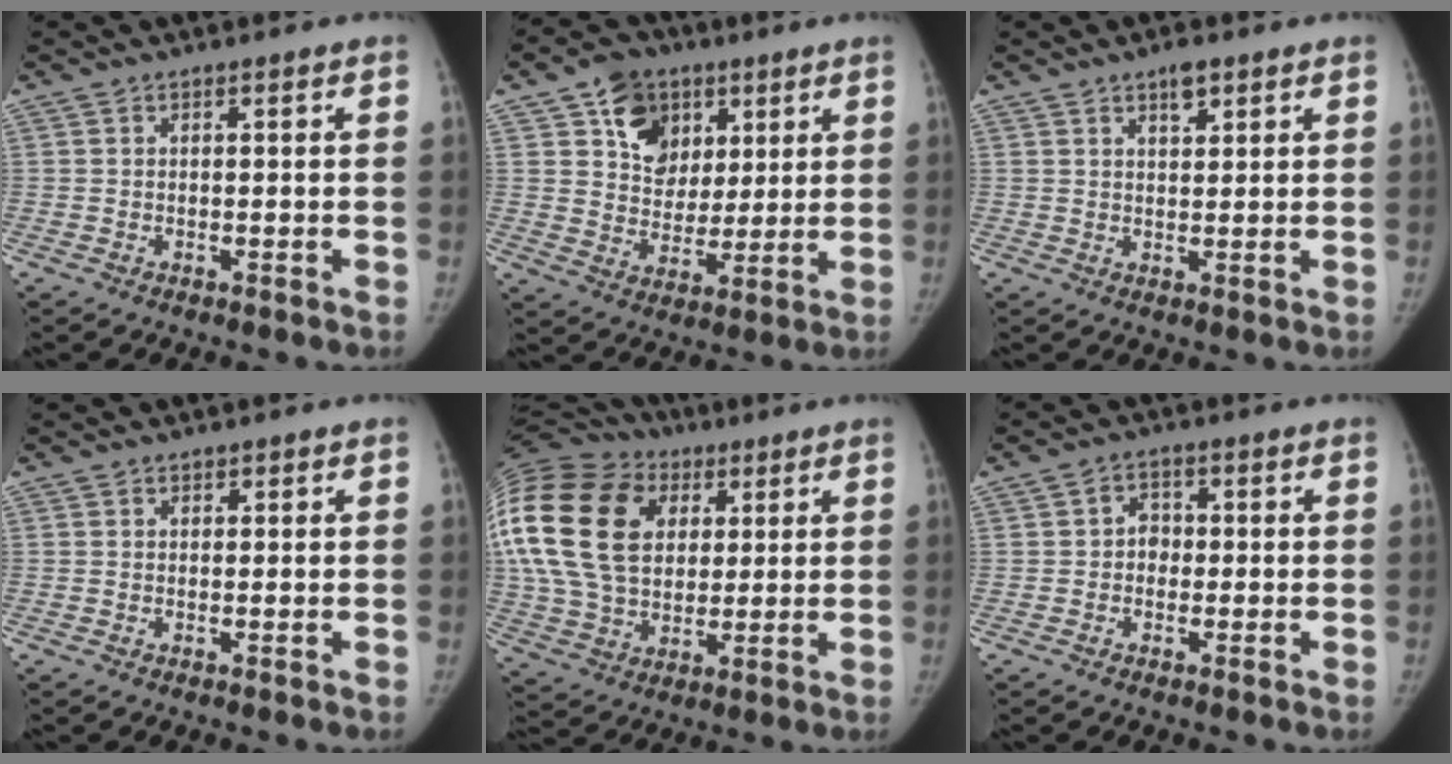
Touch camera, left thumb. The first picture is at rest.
{"total": 12.2, "force": [5.6, 9.6, 5.1], "torque": [-0.042, -0.021, 0.096]}
{"total": 3.4, "force": [2.2, 1.5, 2.2], "torque": [-0.022, -0.012, 0.034]}
{"total": 0.6, "force": [0.4, 0.4, 0.1], "torque": [0.005, -0.002, 0.005]}
{"total": 31.4, "force": [8.3, 22.2, 20.6], "torque": [-0.478, 0.054, 0.165]}
{"total": 3.1, "force": [-0.2, 2.6, 1.5], "torque": [-0.003, 0.009, -0.012]}